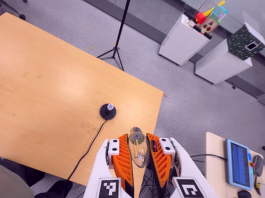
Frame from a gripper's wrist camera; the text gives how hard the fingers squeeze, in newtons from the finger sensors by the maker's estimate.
{"total": 22.5, "left": 26.0, "right": 19.0}